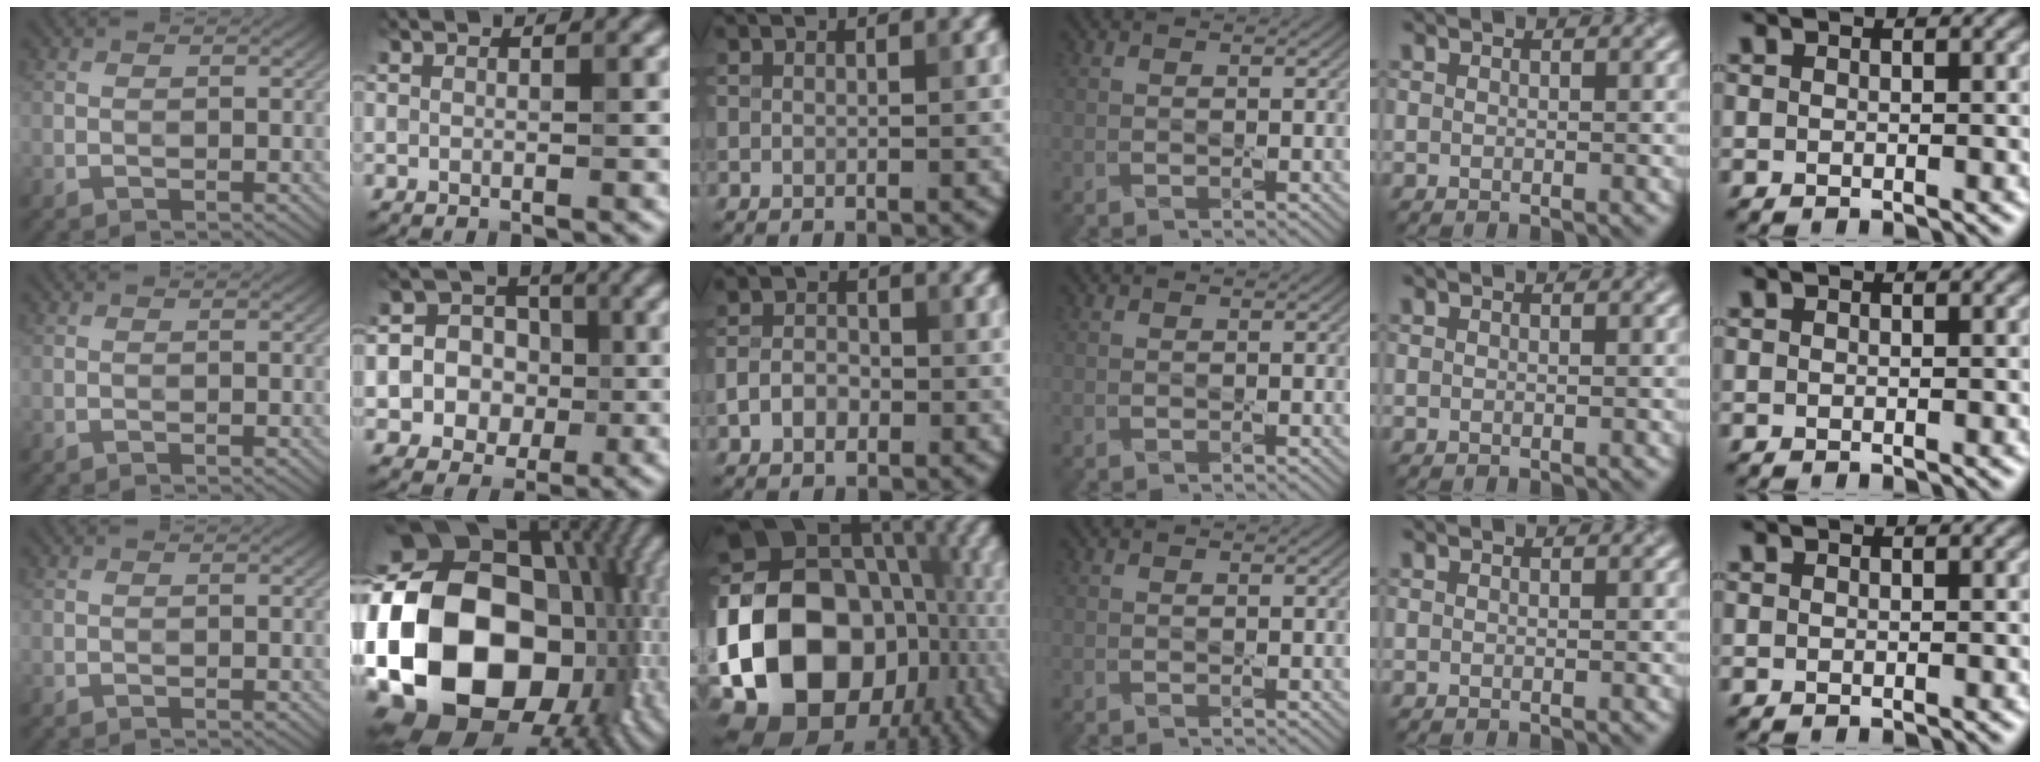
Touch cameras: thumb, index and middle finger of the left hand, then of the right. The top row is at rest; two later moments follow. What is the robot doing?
{"motion": "press", "object": "gel pad"}